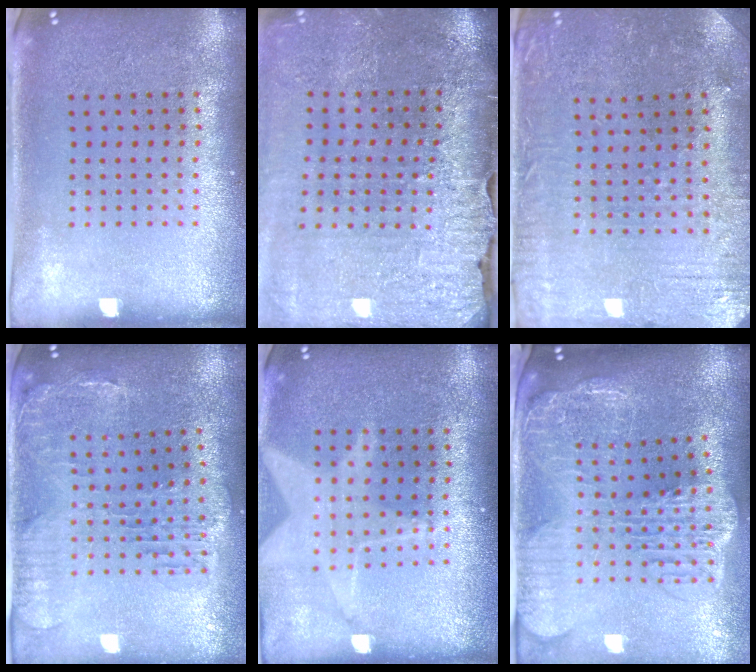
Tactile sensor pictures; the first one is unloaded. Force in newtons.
{"total": 3.7, "press": 3.4, "slide": 1.4}
{"total": 0.9, "press": 0.7, "slide": 0.5}
{"total": 1.2, "press": 1.1, "slide": 0.4}
{"total": 1.7, "press": 1.4, "slide": 1.0}
{"total": 3.7, "press": 2.9, "slide": 2.2}